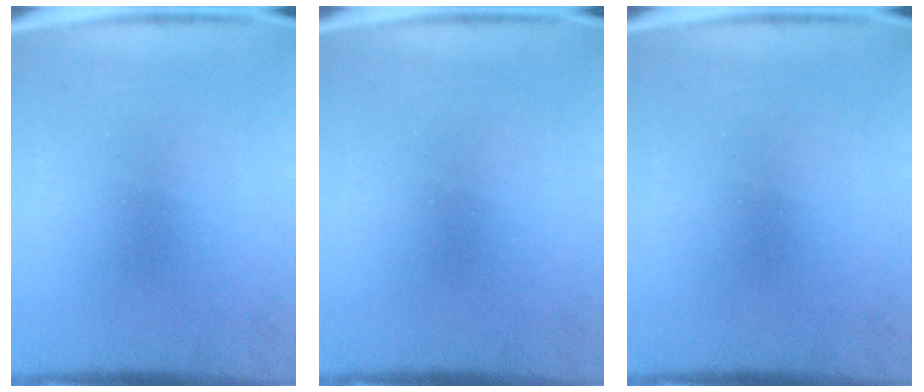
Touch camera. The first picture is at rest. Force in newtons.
{"total": 0.0}
{"total": 0.0}